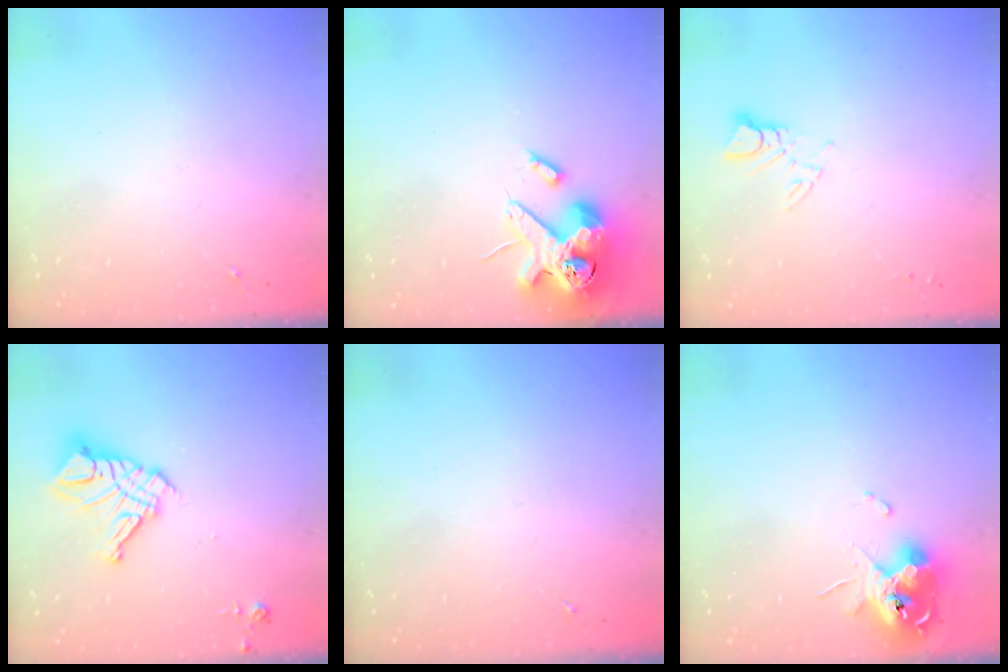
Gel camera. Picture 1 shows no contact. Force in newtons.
{"total": 15.3, "press": 15.1, "slide": 2.6}
{"total": 3.8, "press": 3.8, "slide": 0.3}
{"total": 14.0, "press": 13.9, "slide": 1.5}
{"total": 0.0}
{"total": 12.4, "press": 12.2, "slide": 1.6}